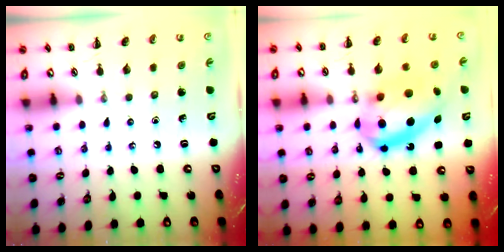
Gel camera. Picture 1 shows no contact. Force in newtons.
{"total": 18.2, "press": 17.7, "slide": 4.5}